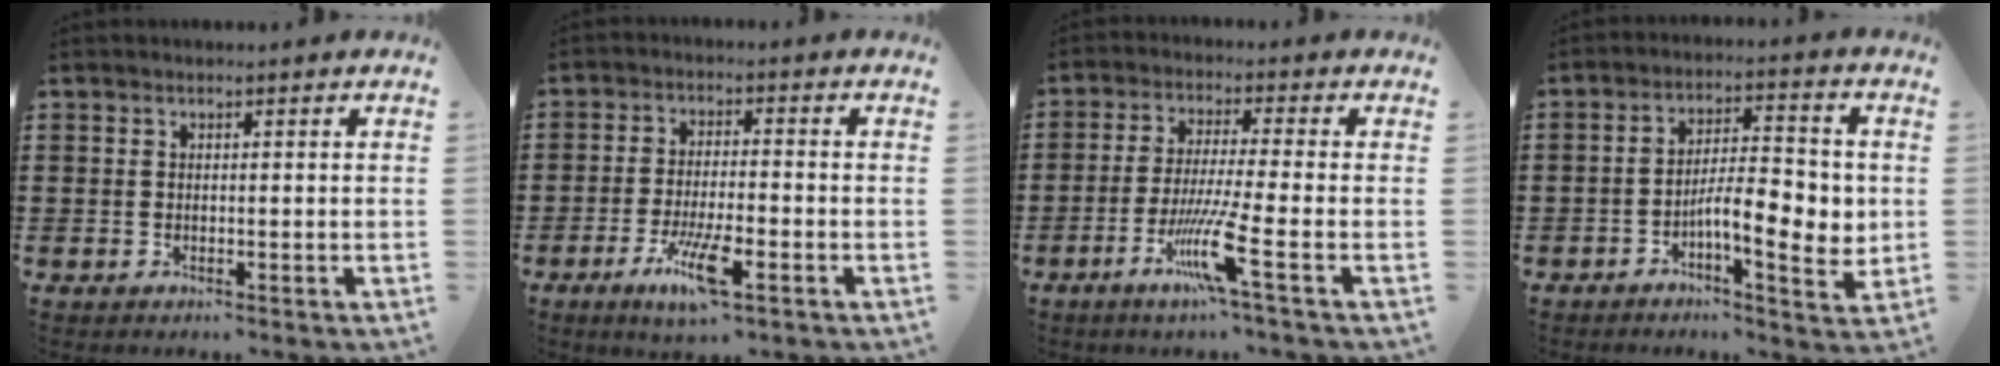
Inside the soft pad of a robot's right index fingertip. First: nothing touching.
{"total": 7.2, "force": [-3.8, 1.5, 5.9], "torque": [-0.125, -0.010, -0.070]}
{"total": 8.6, "force": [-4.0, -0.1, 7.7], "torque": [-0.160, -0.017, -0.078]}
{"total": 8.9, "force": [-1.8, 3.0, 8.2], "torque": [-0.122, 0.001, -0.030]}